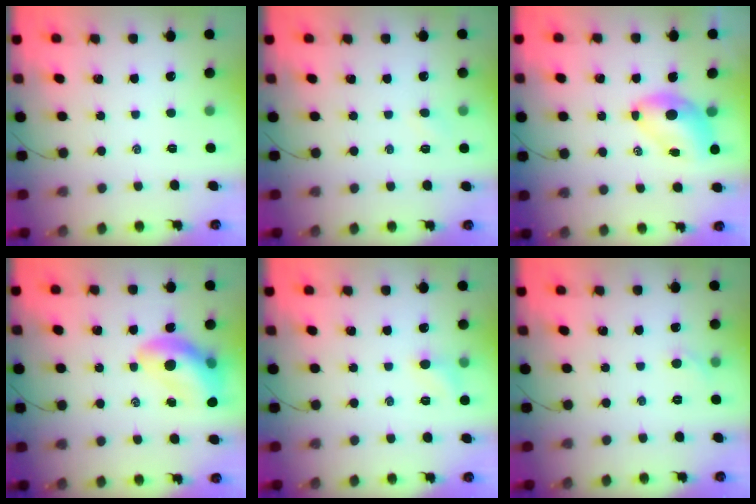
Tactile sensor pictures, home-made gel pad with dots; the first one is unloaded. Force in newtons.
{"total": 3.0, "press": 2.9, "slide": 0.8}
{"total": 6.8, "press": 6.7, "slide": 1.3}
{"total": 13.2, "press": 12.6, "slide": 3.9}
{"total": 5.8, "press": 5.6, "slide": 1.6}
{"total": 3.5, "press": 3.3, "slide": 1.1}